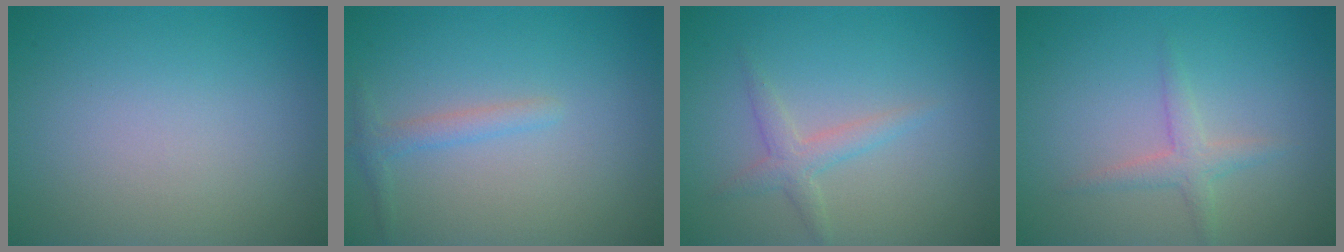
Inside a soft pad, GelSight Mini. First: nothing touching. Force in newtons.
{"total": 1.4, "press": 1.4, "slide": 0.1}
{"total": 1.9, "press": 1.9, "slide": 0.0}
{"total": 1.9, "press": 1.9, "slide": 0.1}